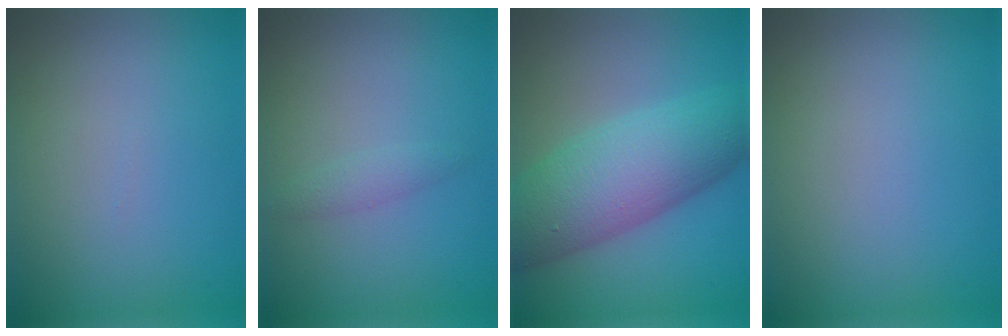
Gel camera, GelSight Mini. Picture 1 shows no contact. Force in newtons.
{"total": 1.2, "press": 1.2, "slide": 0.0}
{"total": 9.5, "press": 9.5, "slide": 0.1}
{"total": 0.0}